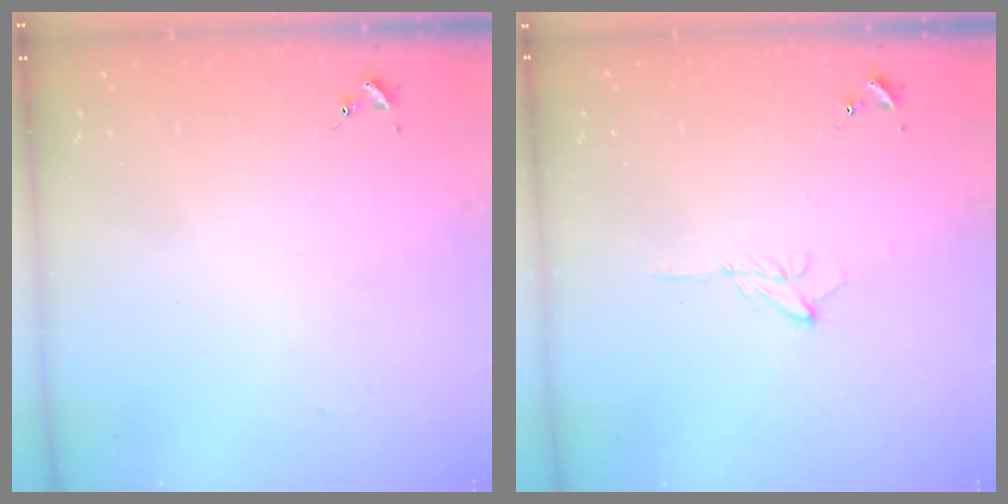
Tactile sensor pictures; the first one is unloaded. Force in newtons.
{"total": 6.5, "press": 6.5, "slide": 0.8}